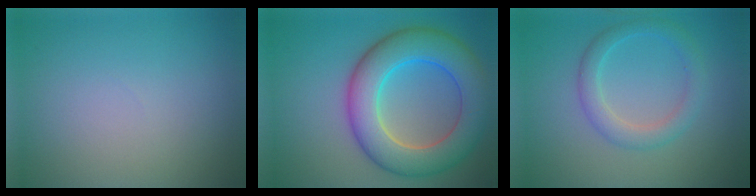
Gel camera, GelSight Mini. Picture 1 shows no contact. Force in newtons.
{"total": 9.3, "press": 9.3, "slide": 0.4}
{"total": 2.8, "press": 2.8, "slide": 0.0}